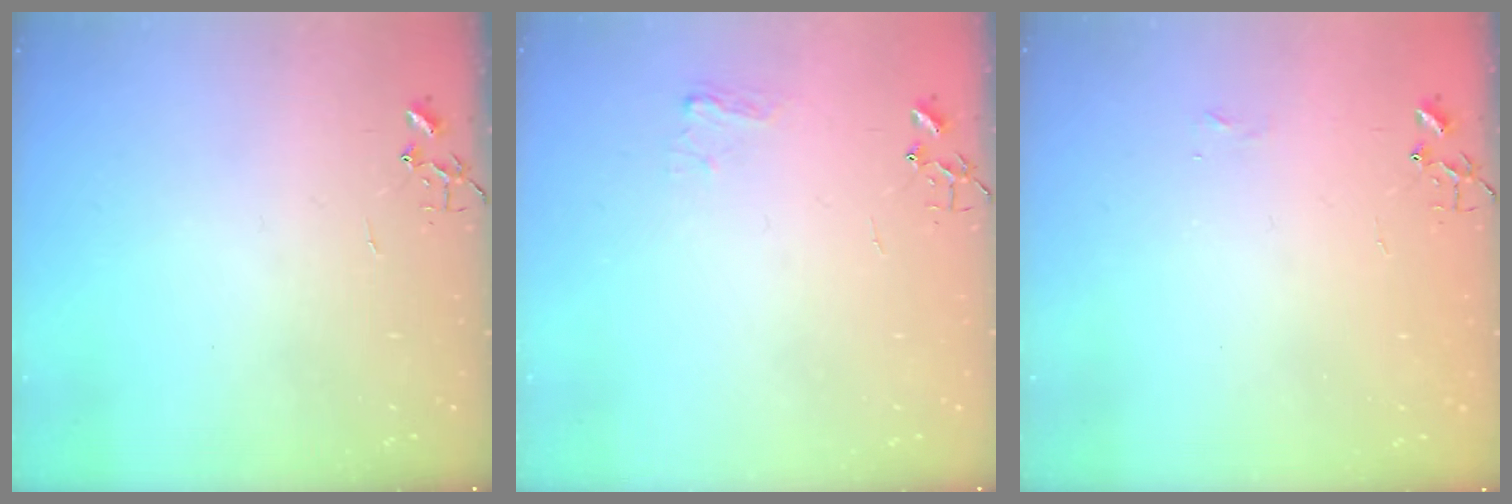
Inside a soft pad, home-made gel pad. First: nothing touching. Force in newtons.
{"total": 5.8, "press": 5.8, "slide": 0.7}
{"total": 3.9, "press": 3.8, "slide": 0.6}